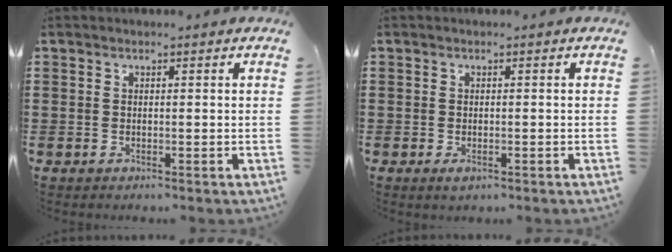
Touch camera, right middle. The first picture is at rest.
{"total": 0.7, "force": [-0.4, 0.3, 0.4], "torque": [-0.010, -0.004, -0.006]}